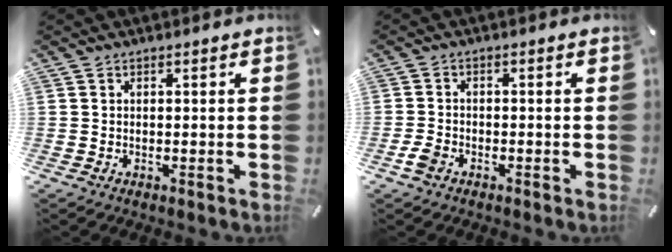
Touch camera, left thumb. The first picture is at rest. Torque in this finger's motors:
{"motor_torque": [0.16, 1.30, 0.02, -0.07, 0.13]}